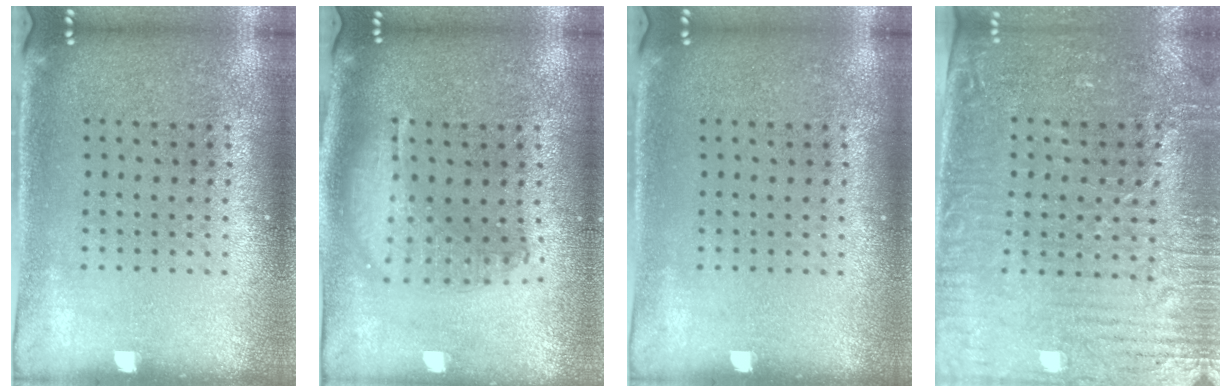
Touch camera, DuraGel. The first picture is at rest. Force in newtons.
{"total": 1.6, "press": 1.4, "slide": 0.7}
{"total": 0.0}
{"total": 3.7, "press": 3.3, "slide": 1.7}